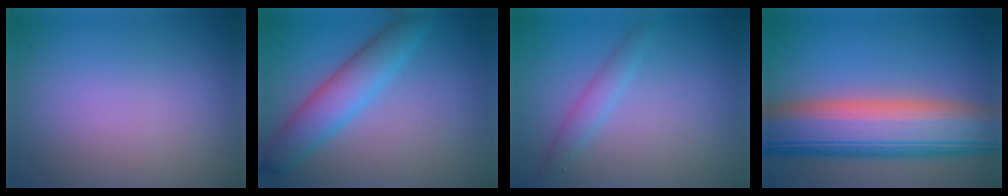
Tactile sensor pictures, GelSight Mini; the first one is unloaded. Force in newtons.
{"total": 4.7, "press": 4.7, "slide": 0.1}
{"total": 1.6, "press": 1.6, "slide": 0.1}
{"total": 11.6, "press": 11.6, "slide": 0.5}